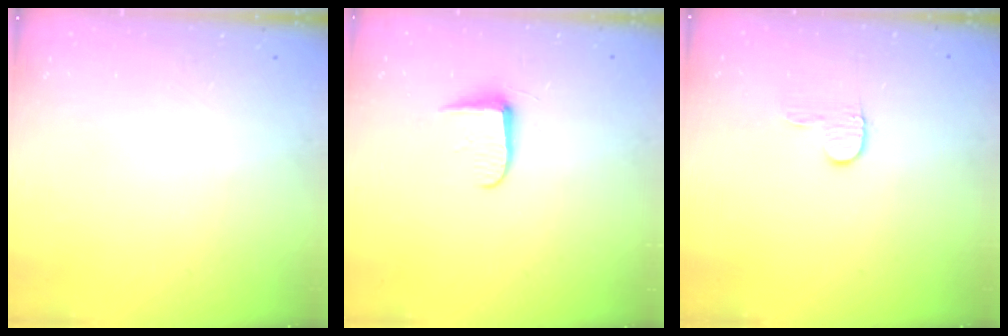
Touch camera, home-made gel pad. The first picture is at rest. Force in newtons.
{"total": 5.9, "press": 5.8, "slide": 0.8}
{"total": 5.8, "press": 5.8, "slide": 0.5}